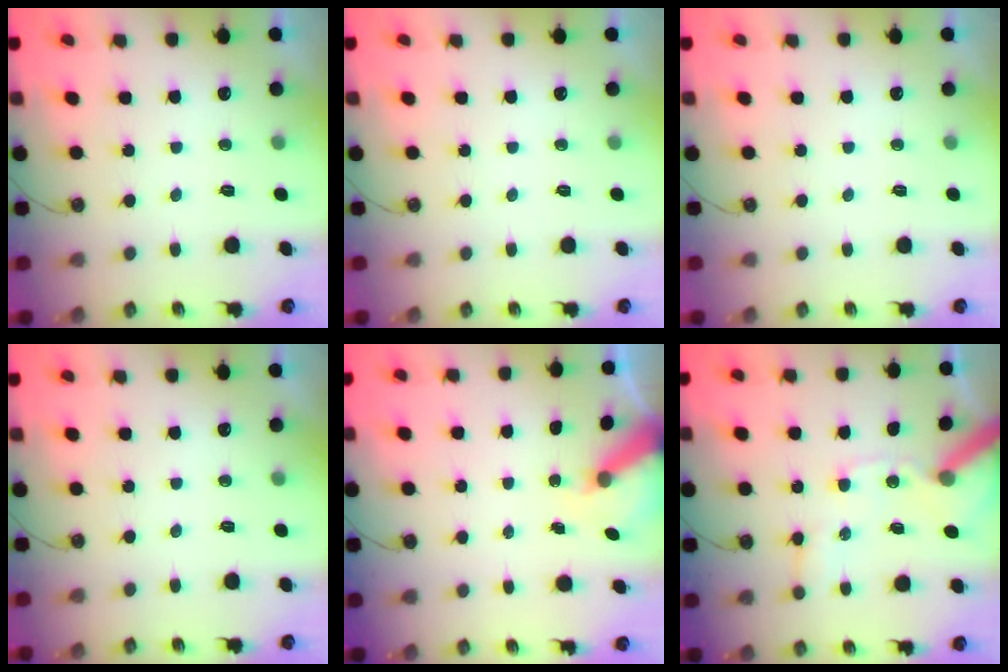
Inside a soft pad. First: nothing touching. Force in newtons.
{"total": 0.0}
{"total": 0.0}
{"total": 0.0}
{"total": 5.3, "press": 5.3, "slide": 0.7}
{"total": 12.4, "press": 12.3, "slide": 1.8}